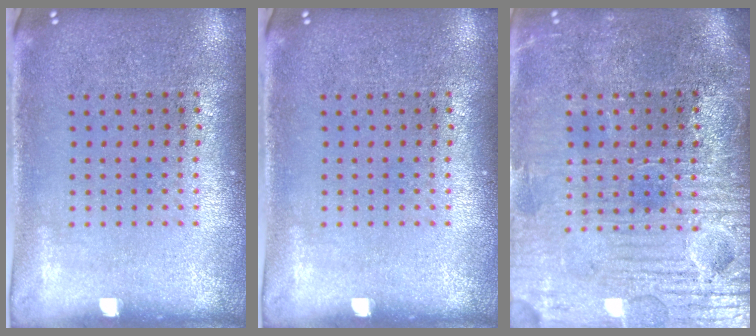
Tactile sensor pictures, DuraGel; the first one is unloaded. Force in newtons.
{"total": 0.0}
{"total": 4.1, "press": 3.8, "slide": 1.5}